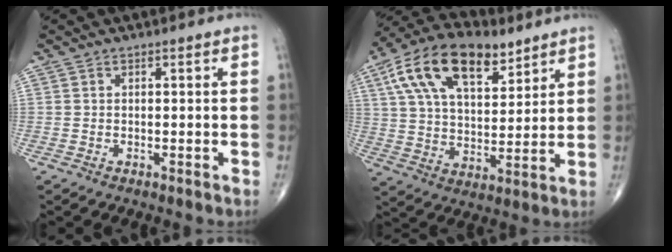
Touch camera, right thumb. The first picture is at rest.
{"total": 19.4, "force": [10.0, 9.9, 13.4], "torque": [-0.219, -0.016, 0.177]}